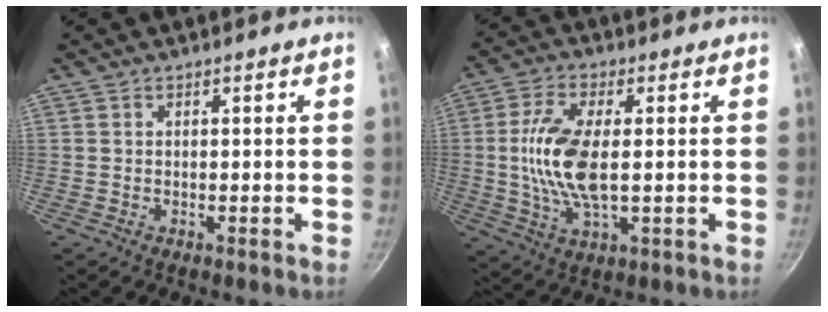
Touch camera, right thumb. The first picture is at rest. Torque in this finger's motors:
{"motor_torque": [1.90, 1.82, 1.56, -0.34, 0.19]}